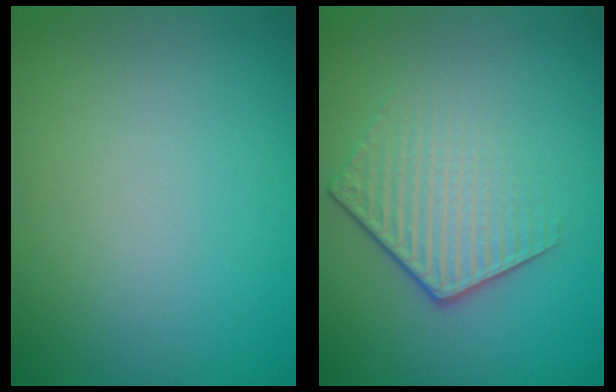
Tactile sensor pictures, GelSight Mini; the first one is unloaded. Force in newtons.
{"total": 4.0, "press": 2.8, "slide": 2.9}